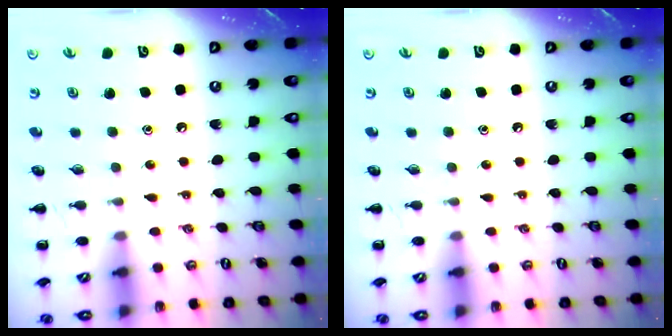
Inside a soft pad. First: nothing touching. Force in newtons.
{"total": 0.0}